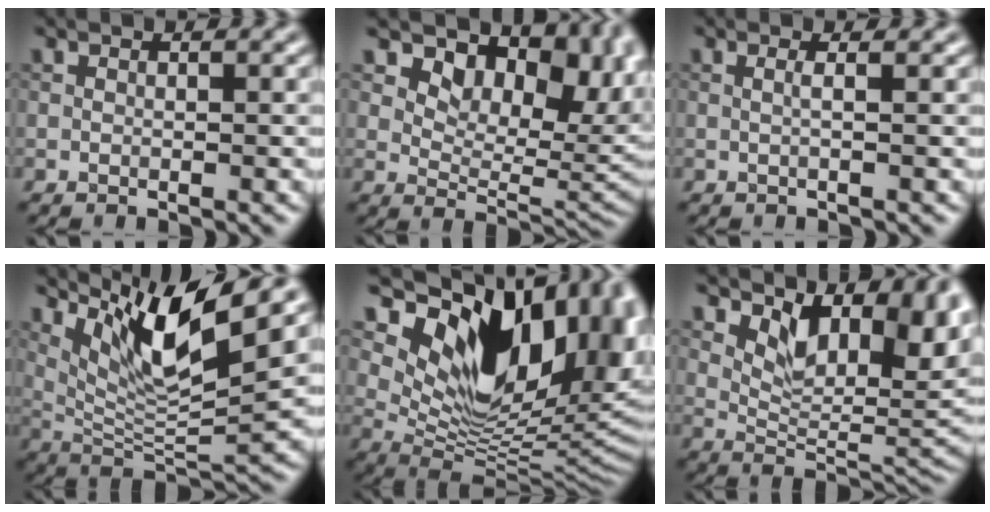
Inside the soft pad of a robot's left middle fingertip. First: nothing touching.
{"total": 11.0, "force": [4.6, 6.3, 7.7], "torque": [-0.109, -0.004, 0.084]}
{"total": 1.2, "force": [0.3, 0.4, 1.1], "torque": [-0.013, -0.004, -0.008]}
{"total": 9.6, "force": [5.6, 1.7, 7.6], "torque": [-0.127, -0.007, 0.108]}
{"total": 17.6, "force": [6.9, 9.9, 12.8], "torque": [-0.196, -0.001, 0.136]}
{"total": 9.5, "force": [4.0, 5.0, 7.0], "torque": [-0.111, -0.011, 0.074]}